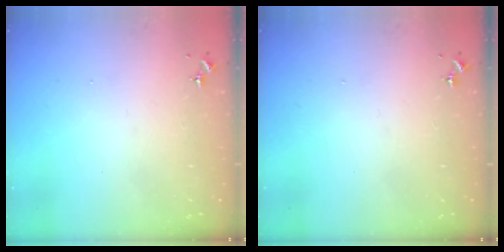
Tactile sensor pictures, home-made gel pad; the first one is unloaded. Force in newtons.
{"total": 0.0}